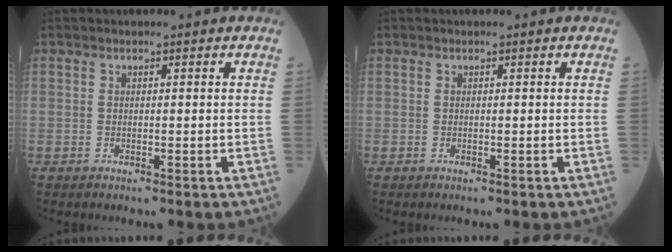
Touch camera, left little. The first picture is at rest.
{"total": 0.0}